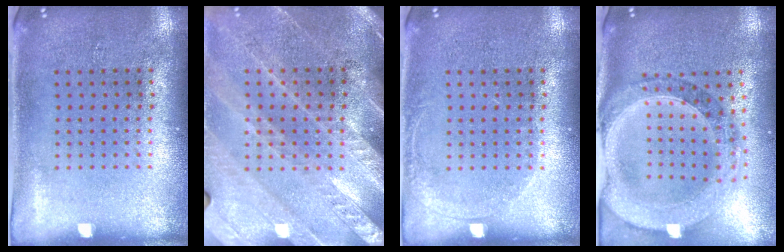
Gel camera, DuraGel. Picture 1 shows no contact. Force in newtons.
{"total": 2.9, "press": 2.6, "slide": 1.4}
{"total": 0.9, "press": 0.8, "slide": 0.2}
{"total": 1.8, "press": 1.7, "slide": 0.5}